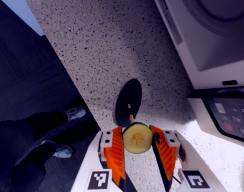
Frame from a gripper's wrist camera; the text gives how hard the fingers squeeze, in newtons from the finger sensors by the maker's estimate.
{"total": 10.9, "left": 10.8, "right": 11.1}